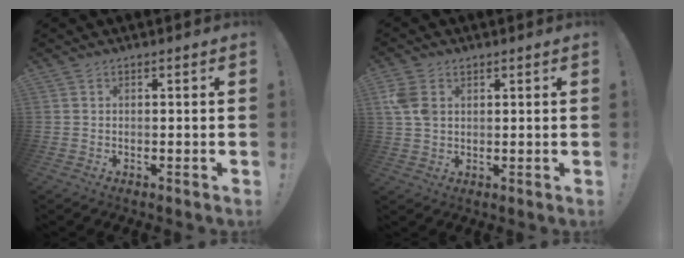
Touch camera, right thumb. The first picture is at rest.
{"total": 5.7, "force": [2.0, 4.0, 3.4], "torque": [-0.061, -0.003, 0.040]}